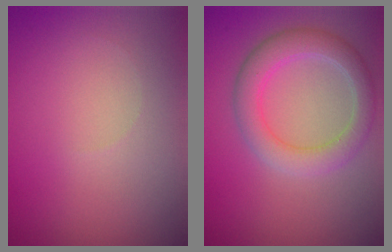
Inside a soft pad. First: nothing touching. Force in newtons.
{"total": 4.1, "press": 4.0, "slide": 0.2}